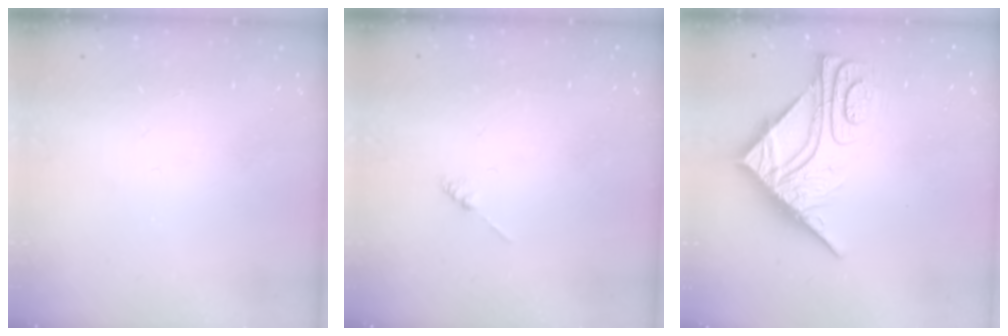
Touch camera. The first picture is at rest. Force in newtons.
{"total": 0.0}
{"total": 11.7, "press": 11.7, "slide": 1.1}